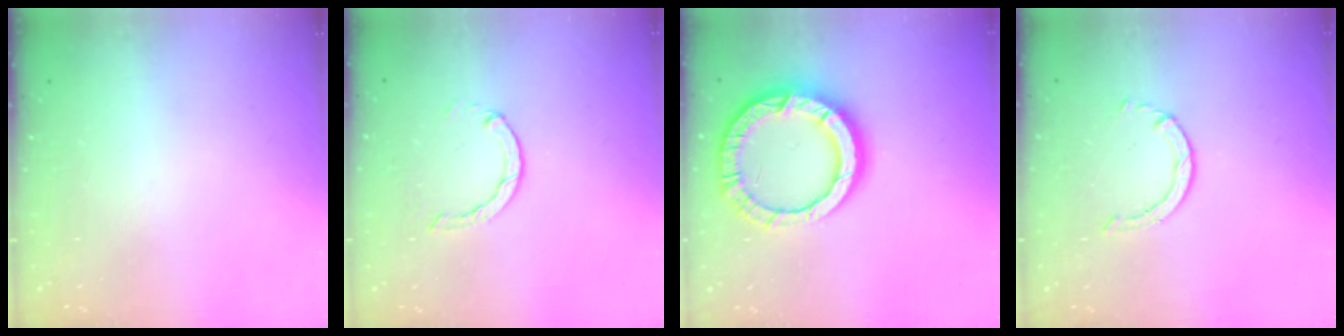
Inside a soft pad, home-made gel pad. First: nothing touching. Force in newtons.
{"total": 1.3, "press": 1.3, "slide": 0.3}
{"total": 19.2, "press": 19.1, "slide": 1.9}
{"total": 0.8, "press": 0.7, "slide": 0.1}